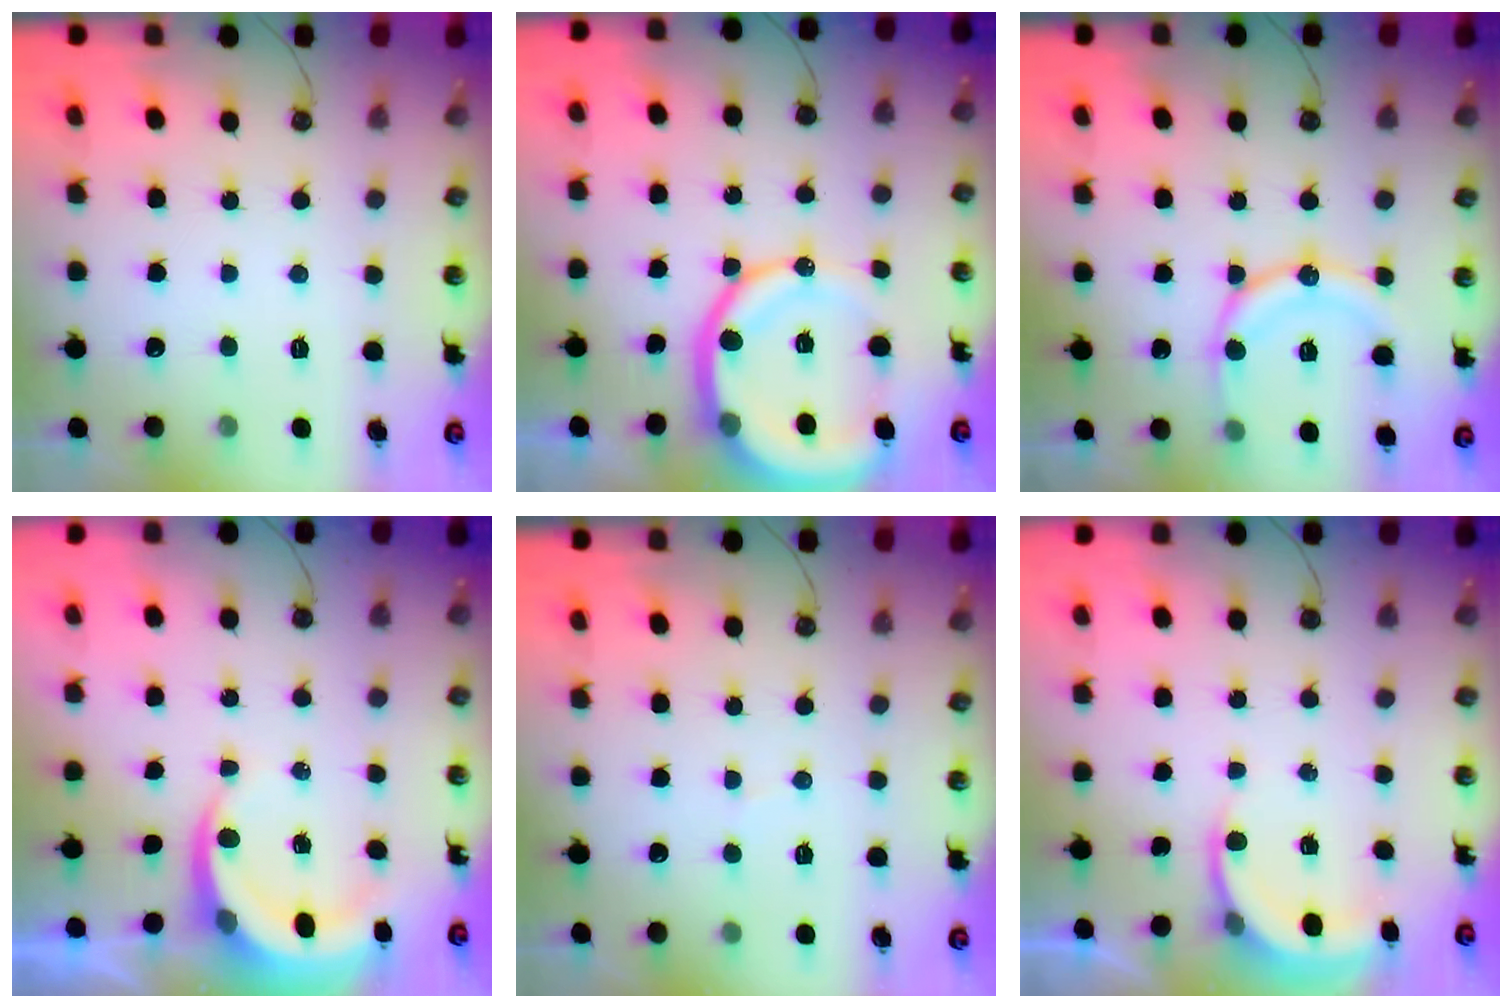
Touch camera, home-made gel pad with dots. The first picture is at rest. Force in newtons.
{"total": 16.8, "press": 16.6, "slide": 2.4}
{"total": 14.4, "press": 14.2, "slide": 2.6}
{"total": 5.9, "press": 5.8, "slide": 1.0}
{"total": 2.6, "press": 2.6, "slide": 0.2}
{"total": 4.8, "press": 4.8, "slide": 0.3}